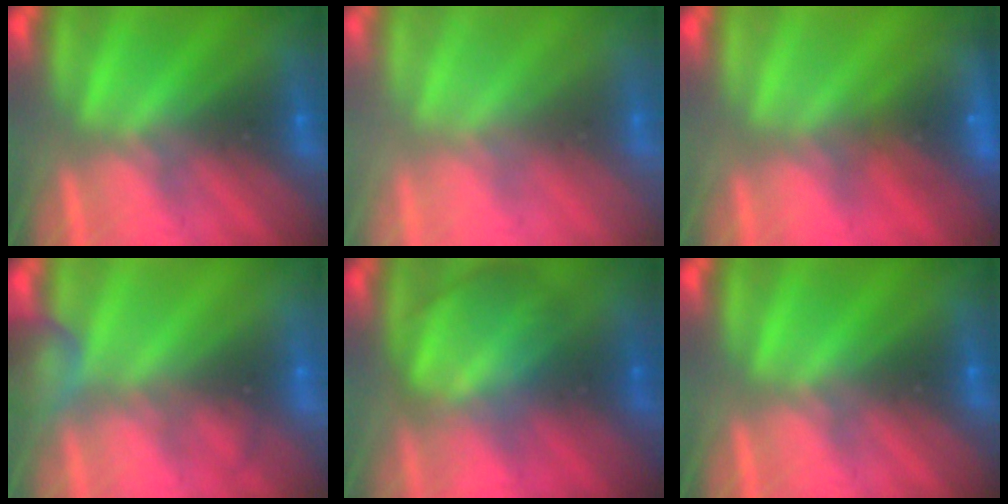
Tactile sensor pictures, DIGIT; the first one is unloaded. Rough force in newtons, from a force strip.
{"total": 2.8}
{"total": 7.7}
{"total": 2.5}
{"total": 3.0}
{"total": 0.0}